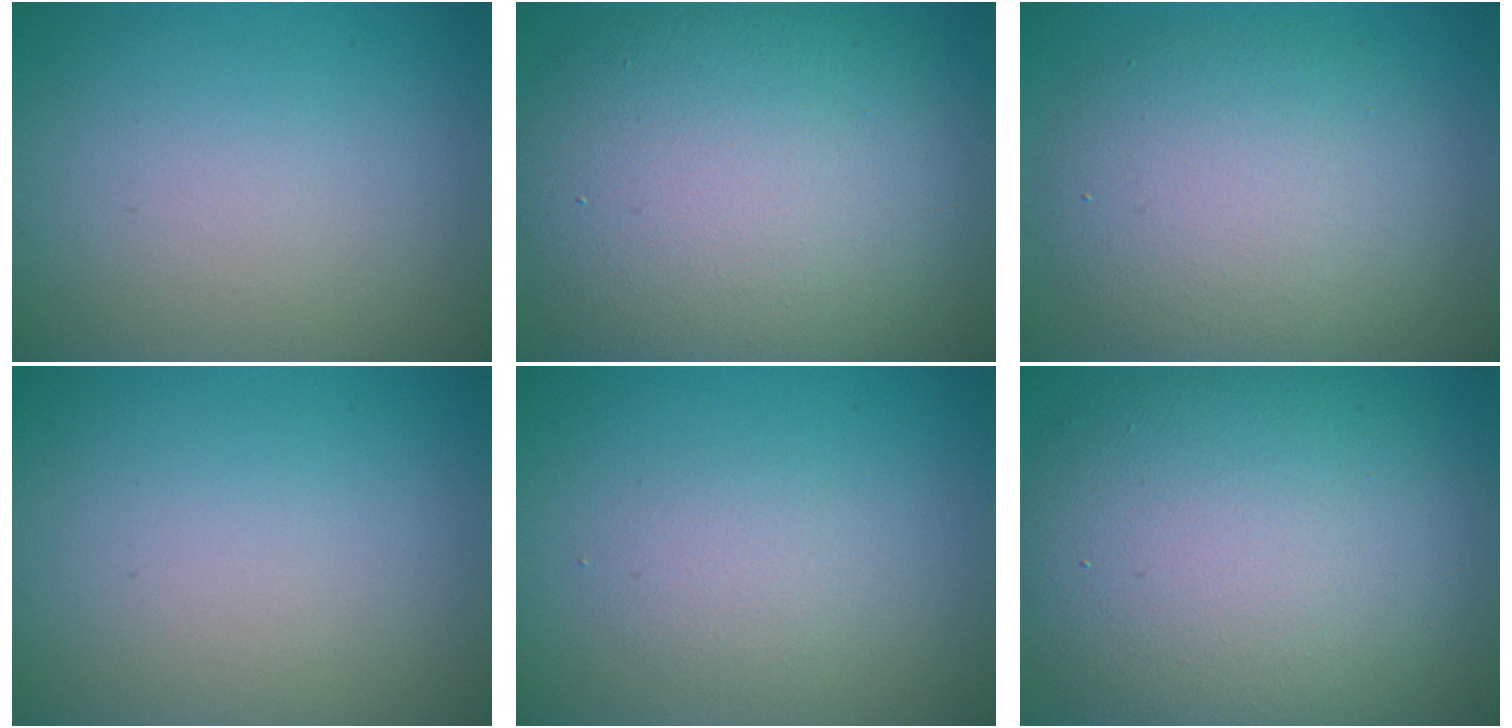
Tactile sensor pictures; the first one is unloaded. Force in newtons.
{"total": 13.1, "press": 13.1, "slide": 0.2}
{"total": 7.5, "press": 7.5, "slide": 0.4}
{"total": 0.0}
{"total": 1.6, "press": 1.6, "slide": 0.1}
{"total": 13.1, "press": 13.1, "slide": 0.2}